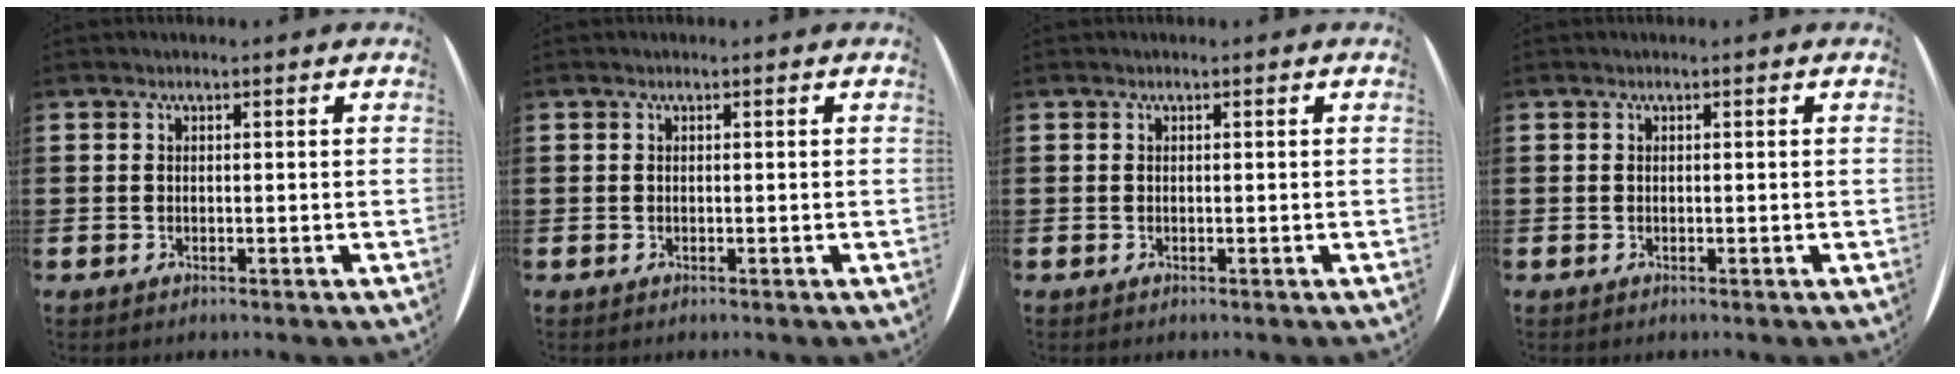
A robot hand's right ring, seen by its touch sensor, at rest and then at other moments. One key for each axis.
{"total": 0.0}
{"total": 0.0}
{"total": 0.0}